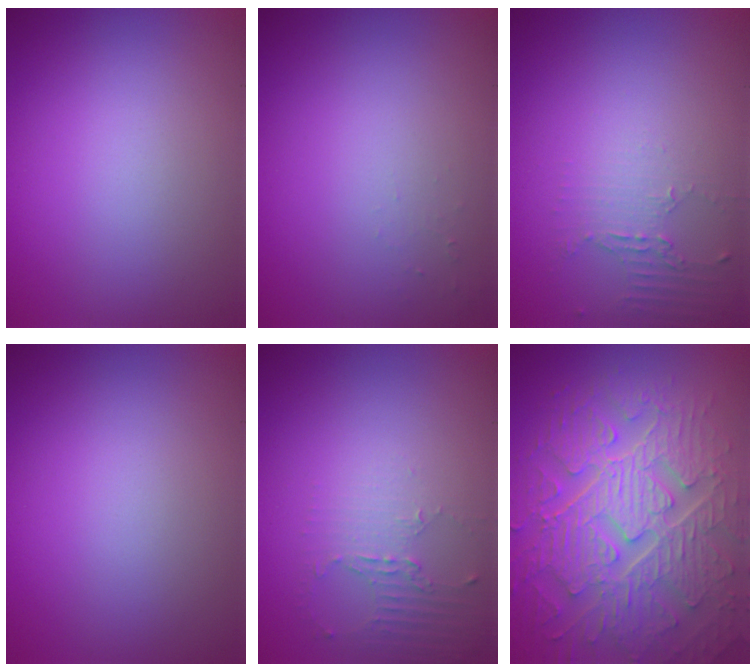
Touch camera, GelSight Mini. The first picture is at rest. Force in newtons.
{"total": 0.5, "press": 0.5, "slide": 0.1}
{"total": 1.9, "press": 1.4, "slide": 1.3}
{"total": 0.0}
{"total": 2.0, "press": 1.5, "slide": 1.4}
{"total": 9.2, "press": 6.8, "slide": 6.2}